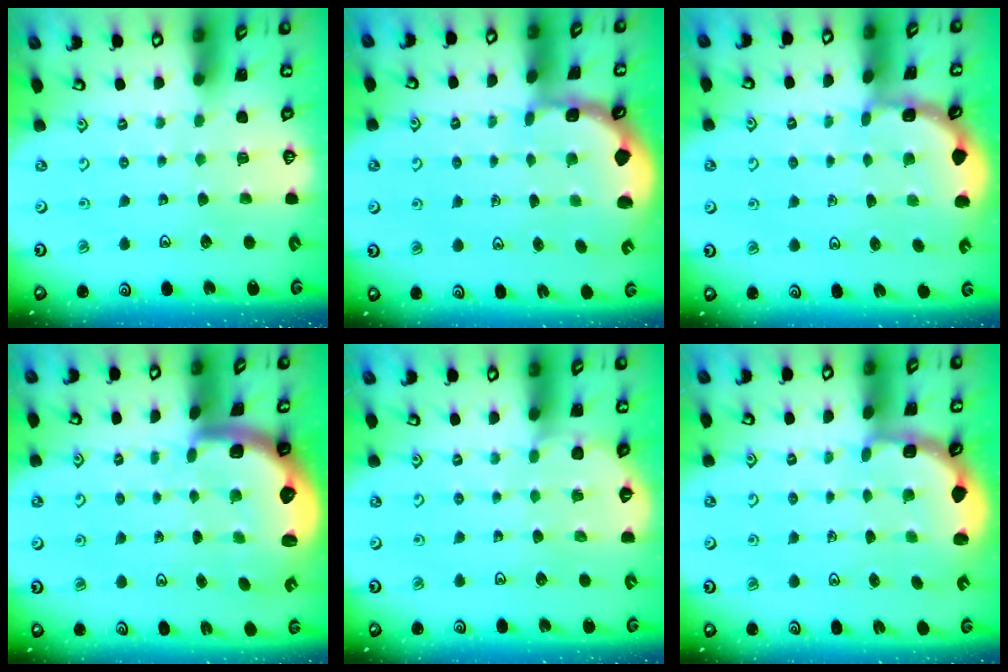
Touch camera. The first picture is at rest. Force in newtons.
{"total": 1.2, "press": 1.1, "slide": 0.4}
{"total": 2.1, "press": 2.1, "slide": 0.2}
{"total": 2.8, "press": 2.5, "slide": 1.4}
{"total": 3.3, "press": 3.3, "slide": 0.4}
{"total": 2.7, "press": 2.1, "slide": 1.7}